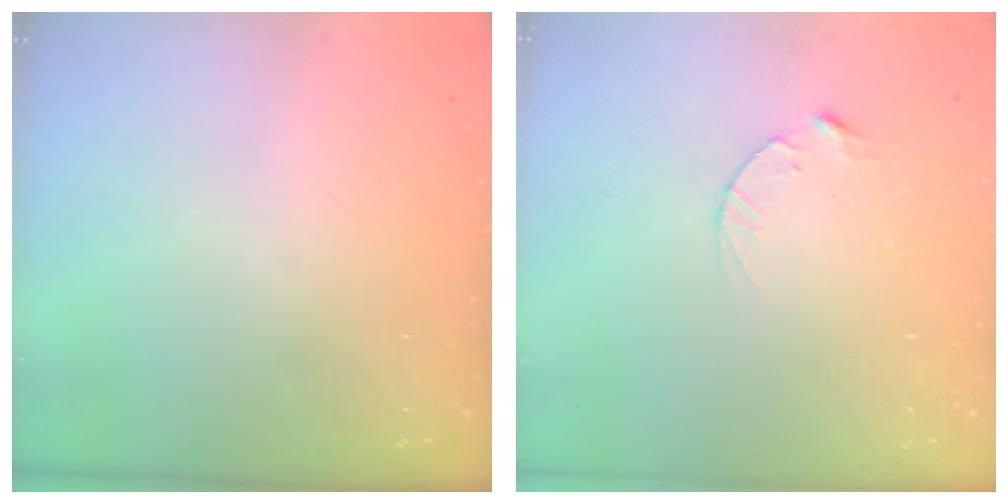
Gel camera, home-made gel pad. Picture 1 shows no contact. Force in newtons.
{"total": 2.8, "press": 2.8, "slide": 0.4}